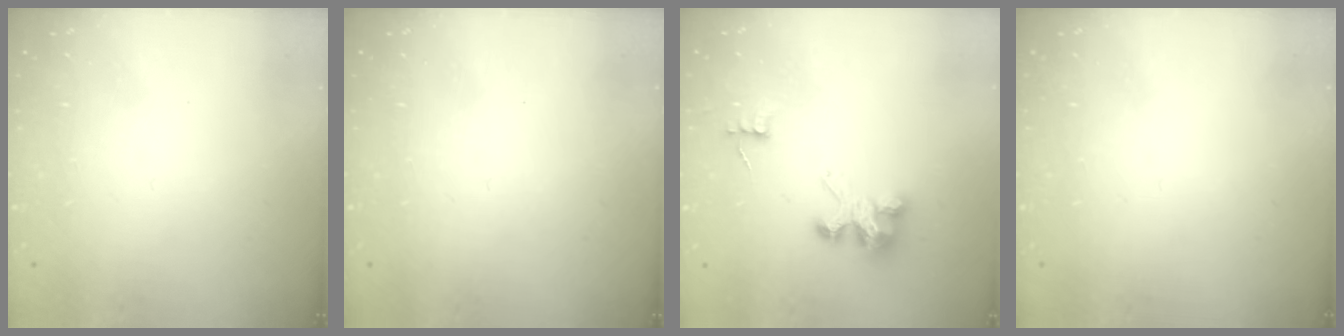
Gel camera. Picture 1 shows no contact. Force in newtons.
{"total": 0.0}
{"total": 3.6, "press": 3.6, "slide": 0.0}
{"total": 0.0}